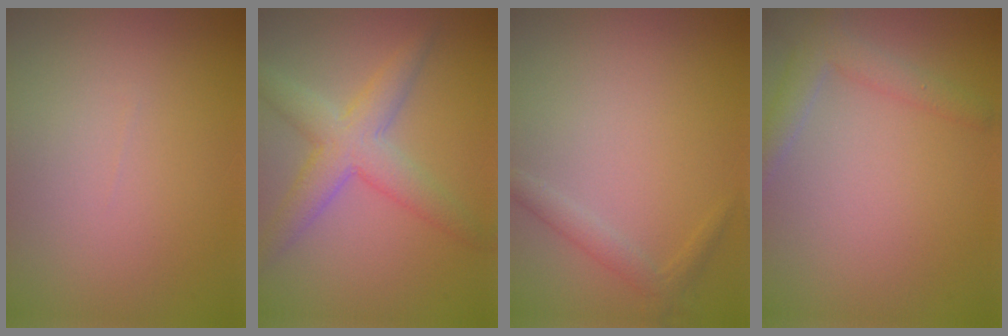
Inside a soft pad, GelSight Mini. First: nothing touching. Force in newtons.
{"total": 4.8, "press": 4.8, "slide": 0.3}
{"total": 1.5, "press": 1.5, "slide": 0.1}
{"total": 2.9, "press": 2.9, "slide": 0.2}